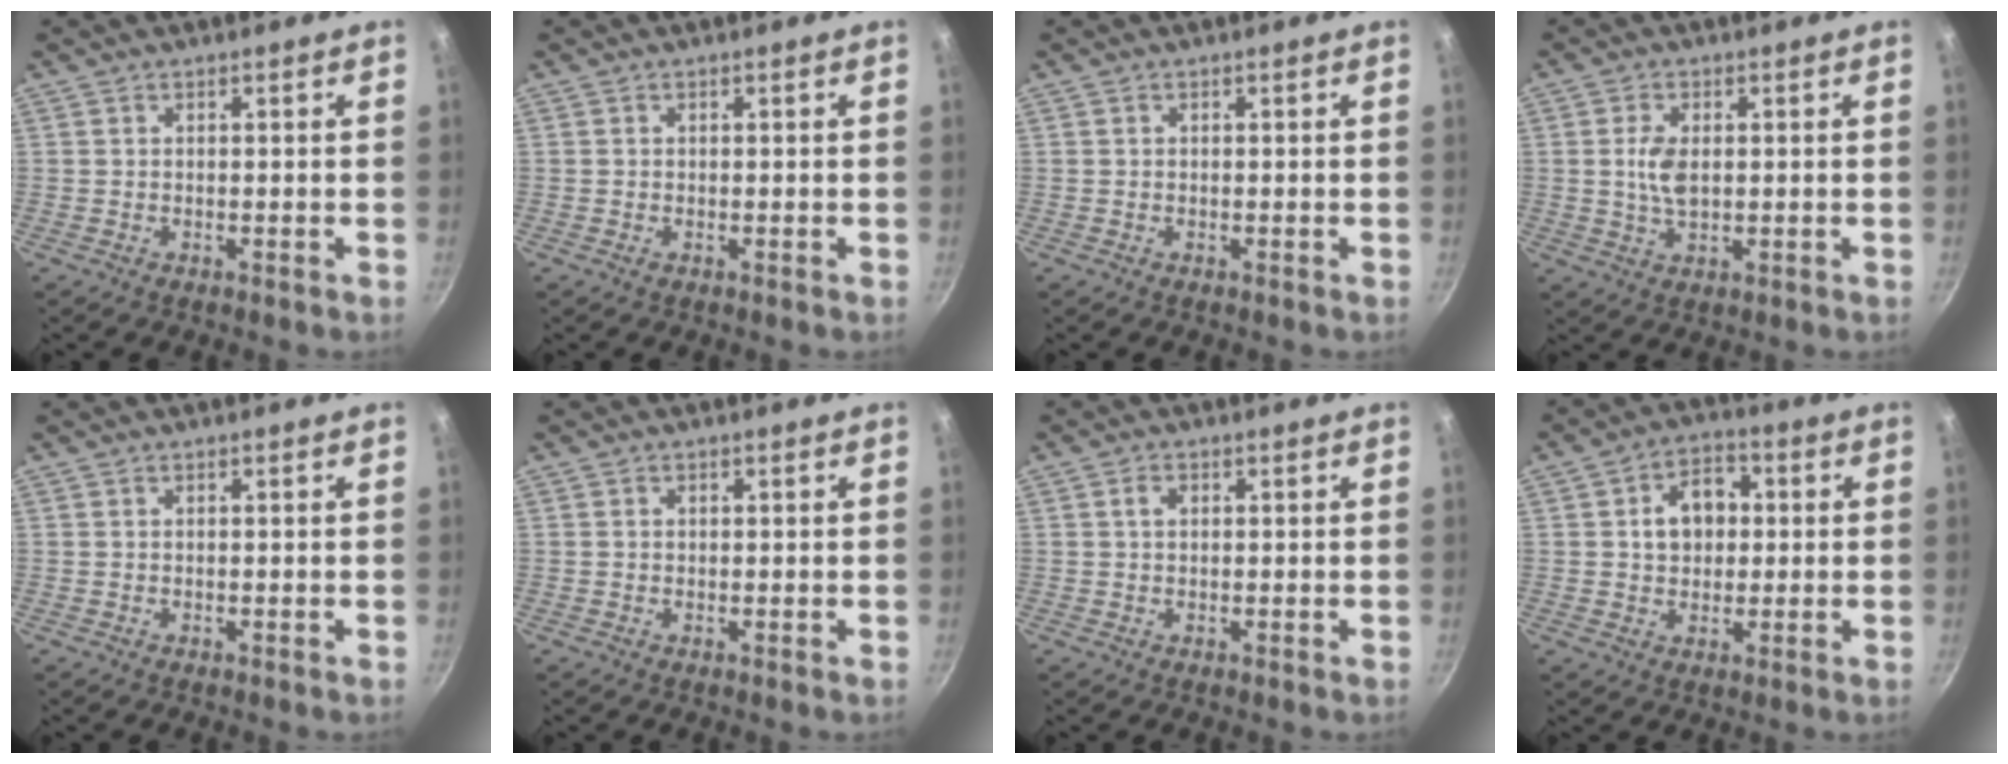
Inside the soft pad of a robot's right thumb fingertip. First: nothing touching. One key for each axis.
{"total": 0.0}
{"total": 0.0}
{"total": 5.2, "fx": 0.6, "fy": 3.0, "fz": 4.2, "tx": -0.081, "ty": -0.004, "tz": 0.010}
{"total": 0.0}
{"total": 0.5, "fx": 0.1, "fy": 0.5, "fz": 0.2, "tx": -0.001, "ty": 0.003, "tz": 0.001}
{"total": 1.7, "fx": 0.5, "fy": 1.2, "fz": 1.2, "tx": -0.017, "ty": 0.004, "tz": 0.006}
{"total": 8.6, "fx": 1.1, "fy": 6.5, "fz": 5.4, "tx": -0.048, "ty": 0.014, "tz": 0.010}